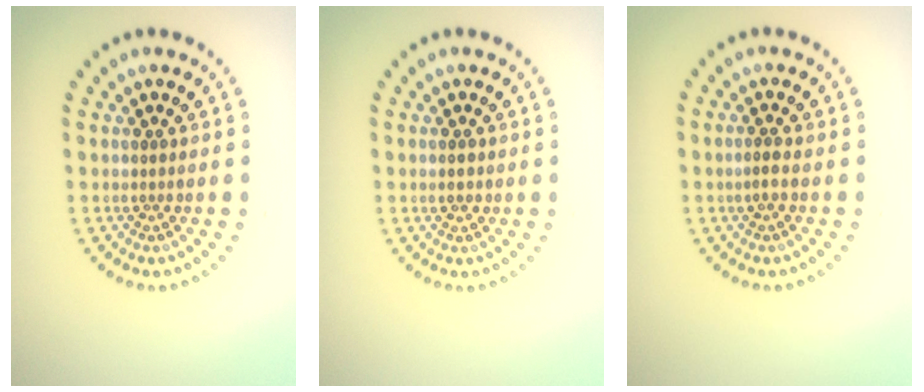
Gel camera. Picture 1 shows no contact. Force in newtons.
{"total": 0.9, "press": 0.9, "slide": 0.1}
{"total": 1.0, "press": 0.9, "slide": 0.4}